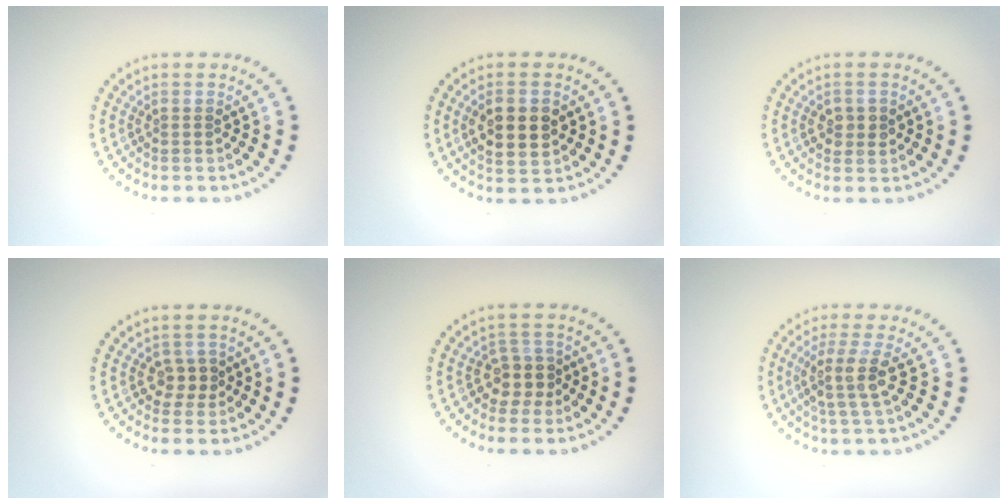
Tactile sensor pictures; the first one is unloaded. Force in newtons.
{"total": 4.3, "press": 4.3, "slide": 0.2}
{"total": 1.8, "press": 1.8, "slide": 0.1}
{"total": 1.8, "press": 1.7, "slide": 0.7}
{"total": 2.7, "press": 2.2, "slide": 1.5}
{"total": 3.5, "press": 2.7, "slide": 2.2}